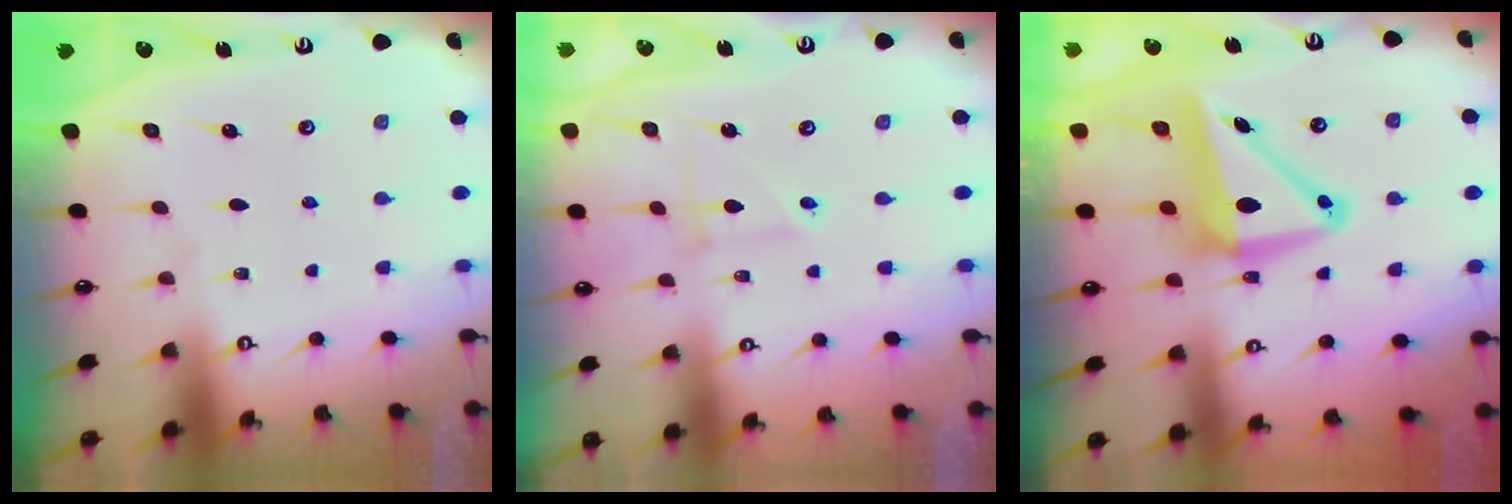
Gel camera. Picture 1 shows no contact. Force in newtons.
{"total": 2.8, "press": 2.8, "slide": 0.3}
{"total": 9.6, "press": 9.3, "slide": 2.1}